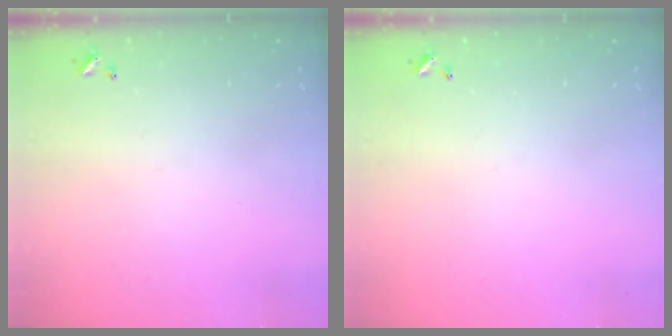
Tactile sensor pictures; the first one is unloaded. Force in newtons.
{"total": 0.0}